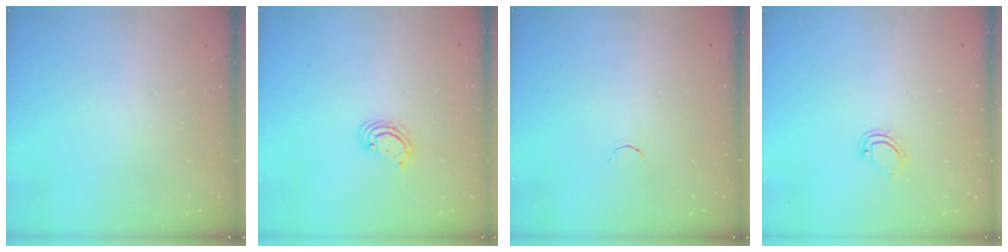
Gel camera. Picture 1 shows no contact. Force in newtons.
{"total": 3.0, "press": 2.9, "slide": 0.3}
{"total": 1.8, "press": 1.7, "slide": 0.4}
{"total": 4.3, "press": 4.3, "slide": 0.3}